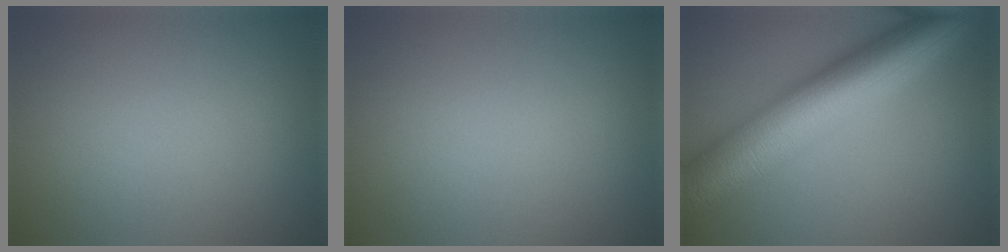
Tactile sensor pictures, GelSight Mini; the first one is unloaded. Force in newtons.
{"total": 0.0}
{"total": 12.3, "press": 12.3, "slide": 0.2}